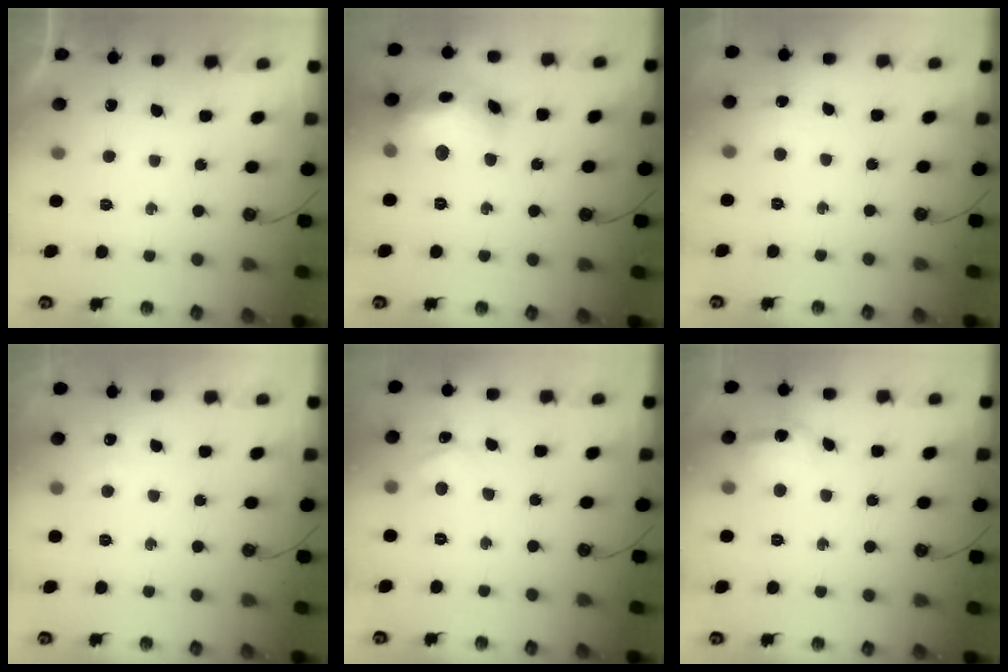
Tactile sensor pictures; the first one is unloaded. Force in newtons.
{"total": 18.8, "press": 18.7, "slide": 1.9}
{"total": 11.1, "press": 3.6, "slide": 10.5}
{"total": 2.9, "press": 2.5, "slide": 1.6}
{"total": 2.5, "press": 2.5, "slide": 0.4}
{"total": 10.1, "press": 10.0, "slide": 0.8}